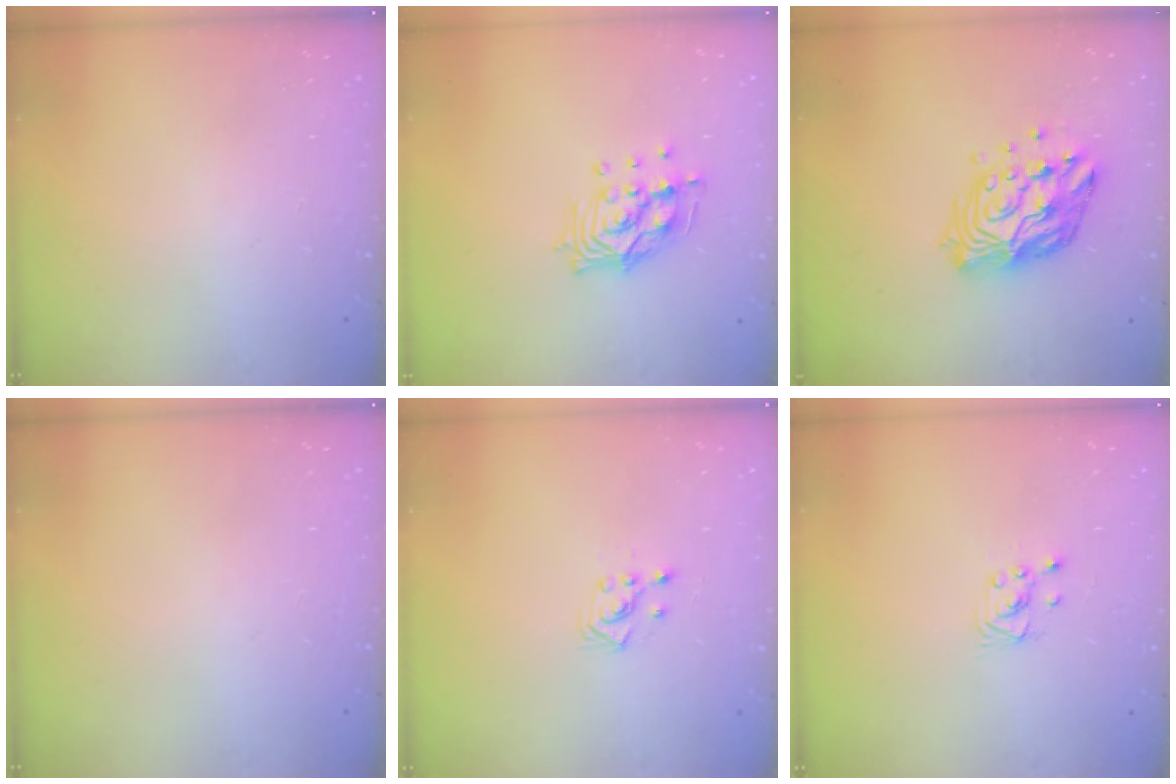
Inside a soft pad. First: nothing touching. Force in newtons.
{"total": 12.8, "press": 12.7, "slide": 1.6}
{"total": 15.0, "press": 14.9, "slide": 1.6}
{"total": 0.0}
{"total": 2.9, "press": 2.7, "slide": 1.0}
{"total": 1.7, "press": 1.6, "slide": 0.1}